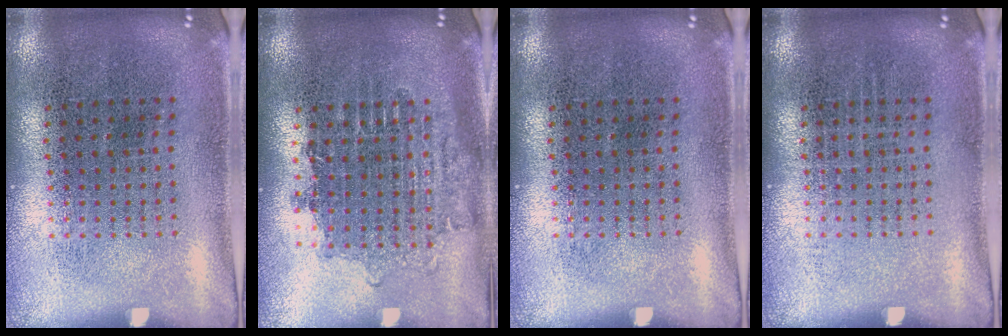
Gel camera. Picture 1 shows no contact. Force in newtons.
{"total": 1.7, "press": 1.4, "slide": 1.0}
{"total": 0.0}
{"total": 0.0}